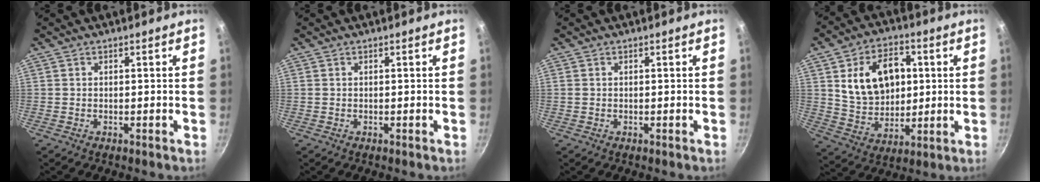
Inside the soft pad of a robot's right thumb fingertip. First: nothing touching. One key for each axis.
{"total": 0.0}
{"total": 0.7, "fx": 0.1, "fy": 0.7, "fz": 0.3, "tx": -0.006, "ty": 0.002, "tz": 0.002}
{"total": 15.9, "fx": 3.2, "fy": 11.4, "fz": 10.5, "tx": -0.142, "ty": -0.004, "tz": 0.062}